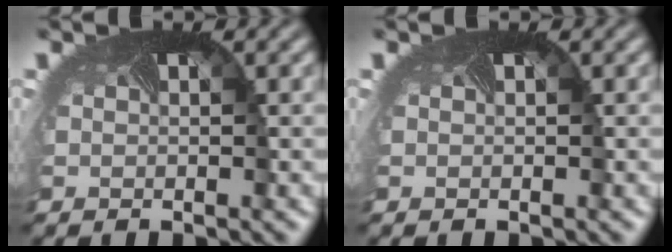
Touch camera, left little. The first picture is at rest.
{"total": 0.0}